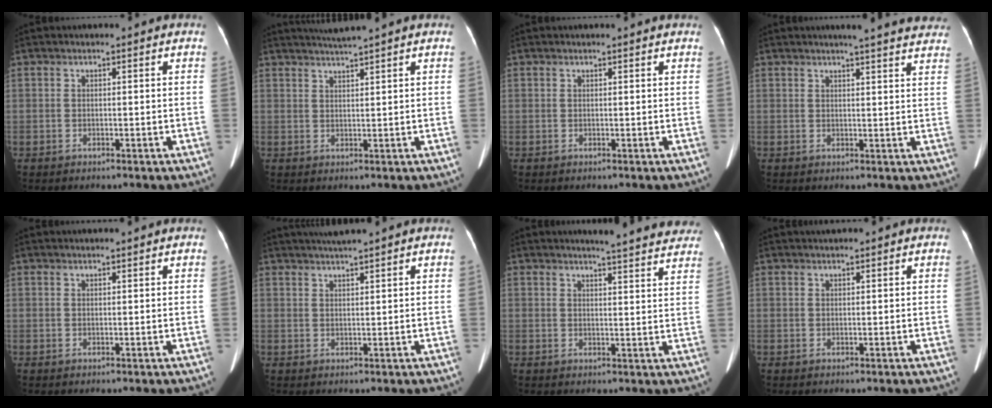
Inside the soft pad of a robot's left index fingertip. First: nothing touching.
{"total": 3.3, "force": [2.8, -1.2, 1.2], "torque": [-0.020, 0.006, 0.056]}
{"total": 0.9, "force": [0.8, 0.0, 0.2], "torque": [-0.009, -0.001, 0.009]}
{"total": 12.9, "force": [11.7, 1.1, 5.4], "torque": [-0.056, -0.003, 0.120]}
{"total": 2.6, "force": [2.5, -0.2, 0.9], "torque": [-0.012, 0.022, 0.034]}
{"total": 3.8, "force": [3.3, -0.9, 1.7], "torque": [-0.025, 0.017, 0.060]}
{"total": 14.8, "force": [13.9, 1.3, 4.9], "torque": [-0.047, -0.031, 0.145]}
{"total": 1.3, "force": [1.2, -0.2, 0.5], "torque": [-0.006, 0.016, 0.026]}